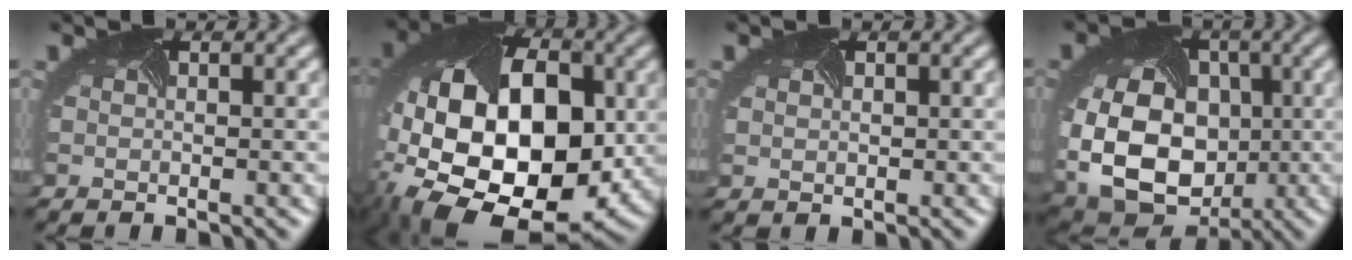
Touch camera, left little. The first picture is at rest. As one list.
[{"total": 19.7, "force": [-3.6, 13.0, 14.3], "torque": [-0.267, -0.046, -0.027]}, {"total": 0.7, "force": [0.3, 0.6, 0.3], "torque": [-0.010, 0.002, 0.010]}, {"total": 13.9, "force": [-1.4, 10.7, 8.8], "torque": [-0.171, -0.036, -0.013]}]